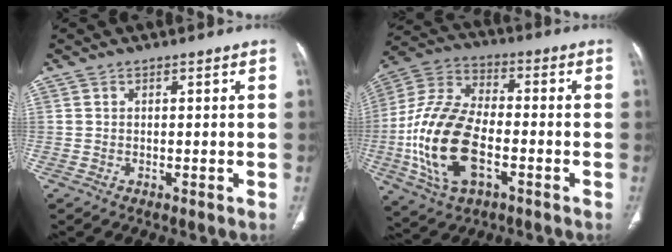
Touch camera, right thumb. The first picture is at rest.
{"total": 19.7, "force": [-4.7, 10.6, 15.9], "torque": [-0.328, 0.020, -0.084]}